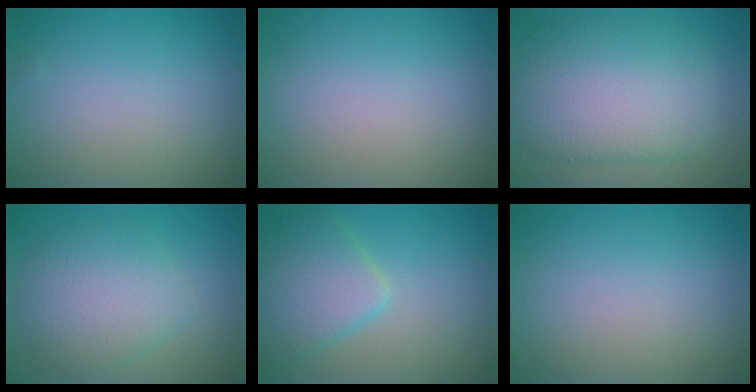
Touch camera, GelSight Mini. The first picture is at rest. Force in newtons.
{"total": 0.0}
{"total": 8.4, "press": 8.4, "slide": 0.2}
{"total": 5.2, "press": 5.2, "slide": 0.1}
{"total": 4.8, "press": 4.8, "slide": 0.1}
{"total": 0.0}